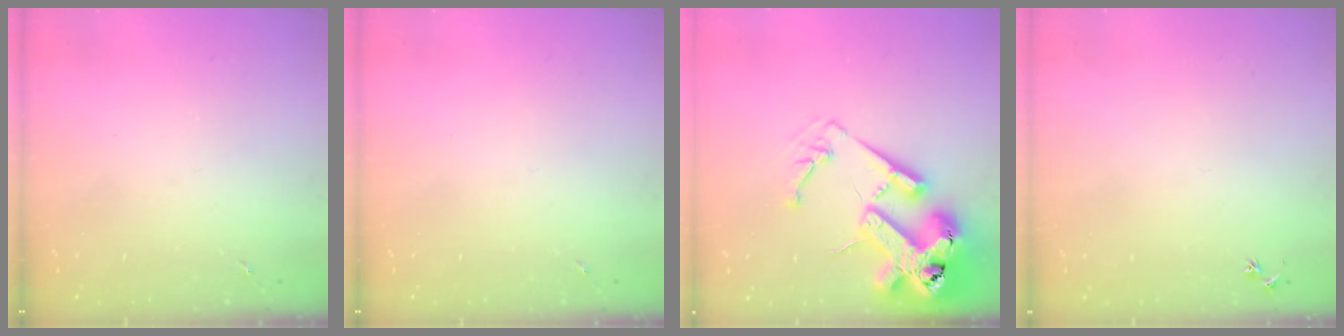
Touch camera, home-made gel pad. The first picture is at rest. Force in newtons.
{"total": 0.0}
{"total": 24.1, "press": 23.9, "slide": 3.2}
{"total": 2.5, "press": 2.5, "slide": 0.3}